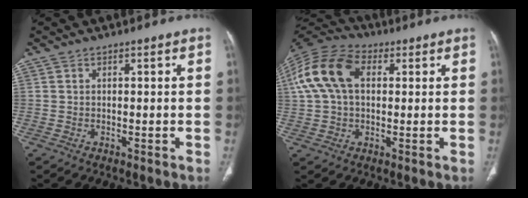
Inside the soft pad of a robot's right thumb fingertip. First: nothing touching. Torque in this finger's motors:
{"motor_torque": [-0.49, 1.07, 0.76, -0.27, 0.26]}